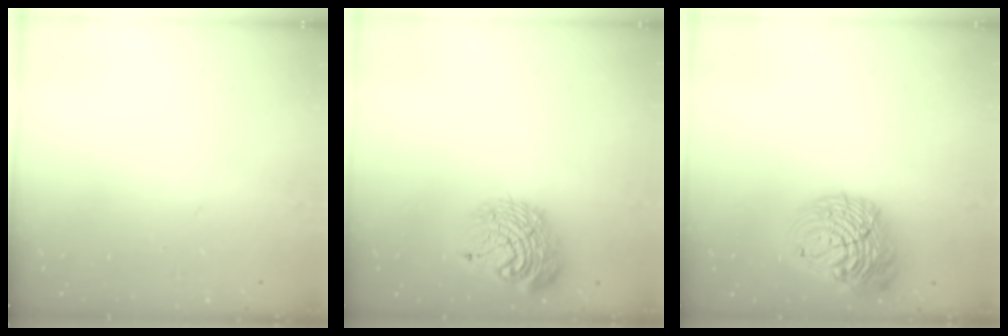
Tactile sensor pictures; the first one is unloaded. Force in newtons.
{"total": 14.9, "press": 14.8, "slide": 1.2}
{"total": 17.3, "press": 17.1, "slide": 2.2}